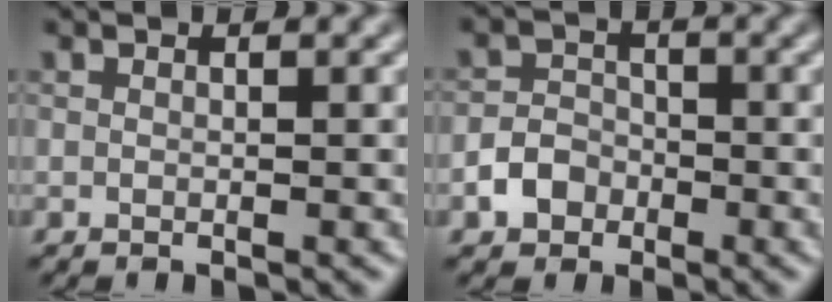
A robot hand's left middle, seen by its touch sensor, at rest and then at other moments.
{"total": 2.6, "force": [-1.4, 2.0, 1.0], "torque": [-0.013, 0.007, -0.028]}